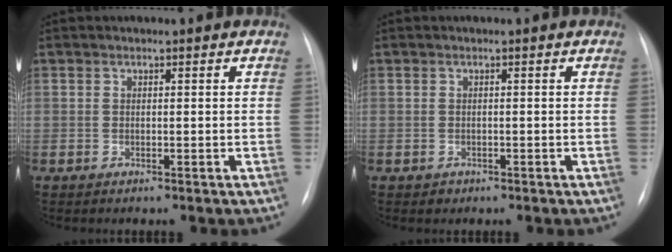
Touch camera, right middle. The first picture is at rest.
{"total": 0.8, "force": [-0.4, 0.7, 0.0], "torque": [-0.002, 0.003, -0.005]}